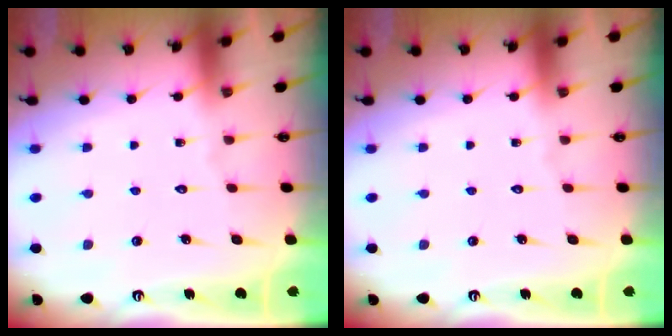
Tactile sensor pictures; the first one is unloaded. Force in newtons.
{"total": 0.0}